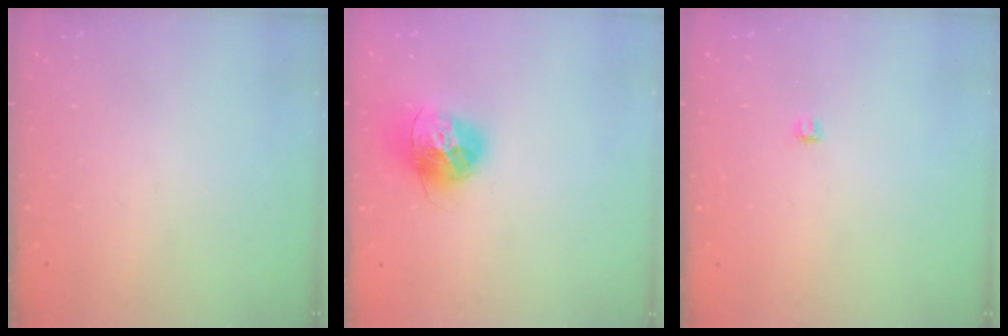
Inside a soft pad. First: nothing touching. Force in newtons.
{"total": 14.8, "press": 14.7, "slide": 1.4}
{"total": 2.8, "press": 2.8, "slide": 0.4}